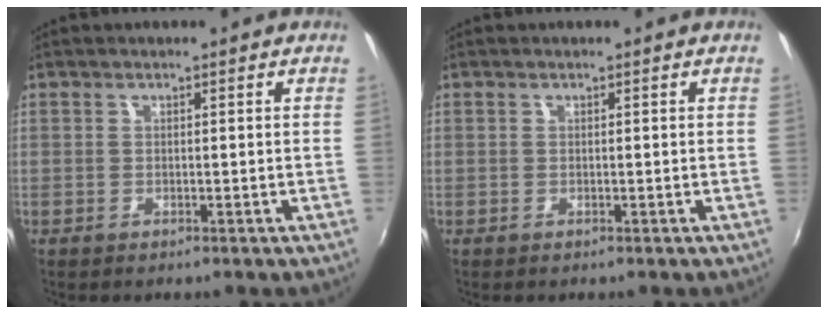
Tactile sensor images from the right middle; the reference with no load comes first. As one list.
[{"total": 0.0}]